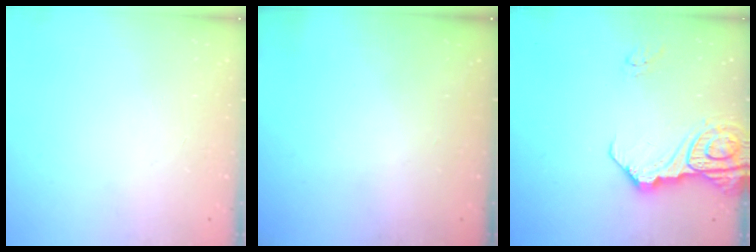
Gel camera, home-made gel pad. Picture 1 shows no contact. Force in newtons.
{"total": 0.0}
{"total": 13.4, "press": 13.3, "slide": 1.5}